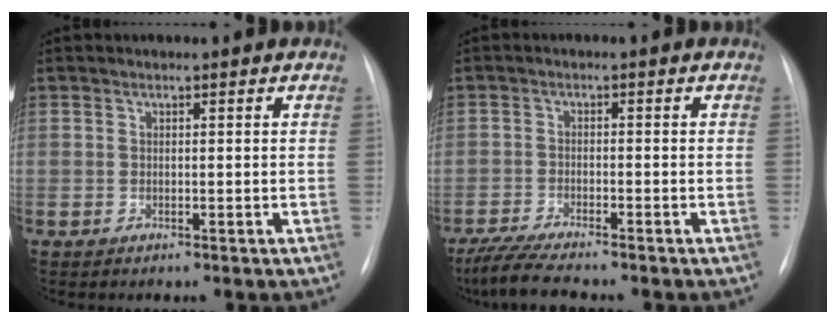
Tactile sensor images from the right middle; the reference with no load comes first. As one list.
[{"total": 6.5, "force": [-5.5, 0.3, 3.5], "torque": [-0.066, -0.023, -0.098]}]